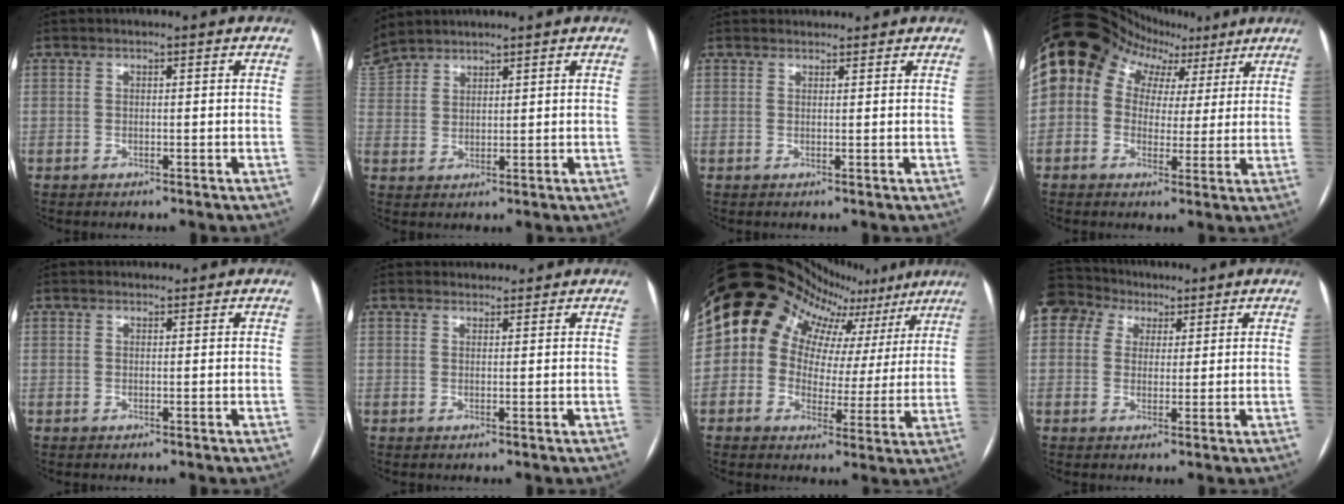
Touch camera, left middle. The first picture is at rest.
{"total": 8.2, "force": [7.4, 3.0, 1.9], "torque": [-0.065, 0.017, 0.159]}
{"total": 2.0, "force": [2.0, 0.5, 0.0], "torque": [-0.002, 0.022, 0.033]}
{"total": 14.3, "force": [5.4, 11.3, 7.0], "torque": [-0.119, 0.074, 0.083]}
{"total": 1.4, "force": [1.4, 0.4, 0.0], "torque": [-0.004, 0.018, 0.023]}
{"total": 3.0, "force": [2.9, 0.9, 0.0], "torque": [0.001, 0.023, 0.042]}
{"total": 21.0, "force": [12.5, 14.4, 8.9], "torque": [-0.147, 0.084, 0.146]}
{"total": 9.4, "force": [5.3, 7.2, 3.0], "torque": [-0.079, 0.052, 0.098]}